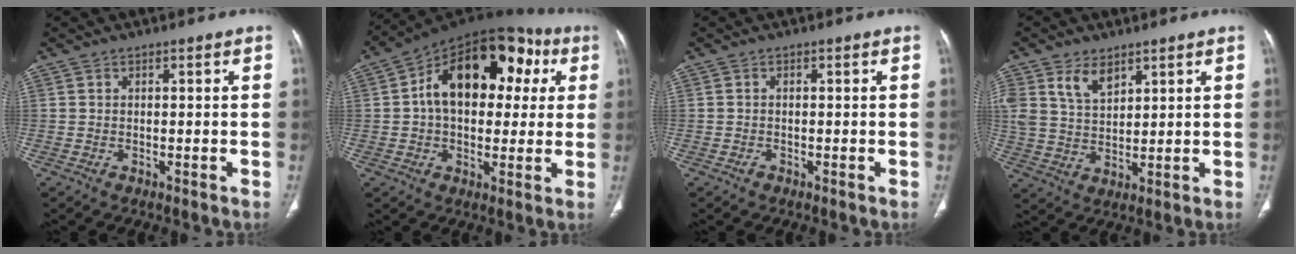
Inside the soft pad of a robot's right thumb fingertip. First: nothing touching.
{"total": 21.7, "force": [4.5, 13.5, 16.4], "torque": [-0.210, 0.036, 0.057]}
{"total": 0.6, "force": [-0.5, 0.4, 0.2], "torque": [-0.003, 0.000, -0.010]}
{"total": 7.5, "force": [4.5, 4.4, 4.1], "torque": [-0.067, -0.020, 0.095]}